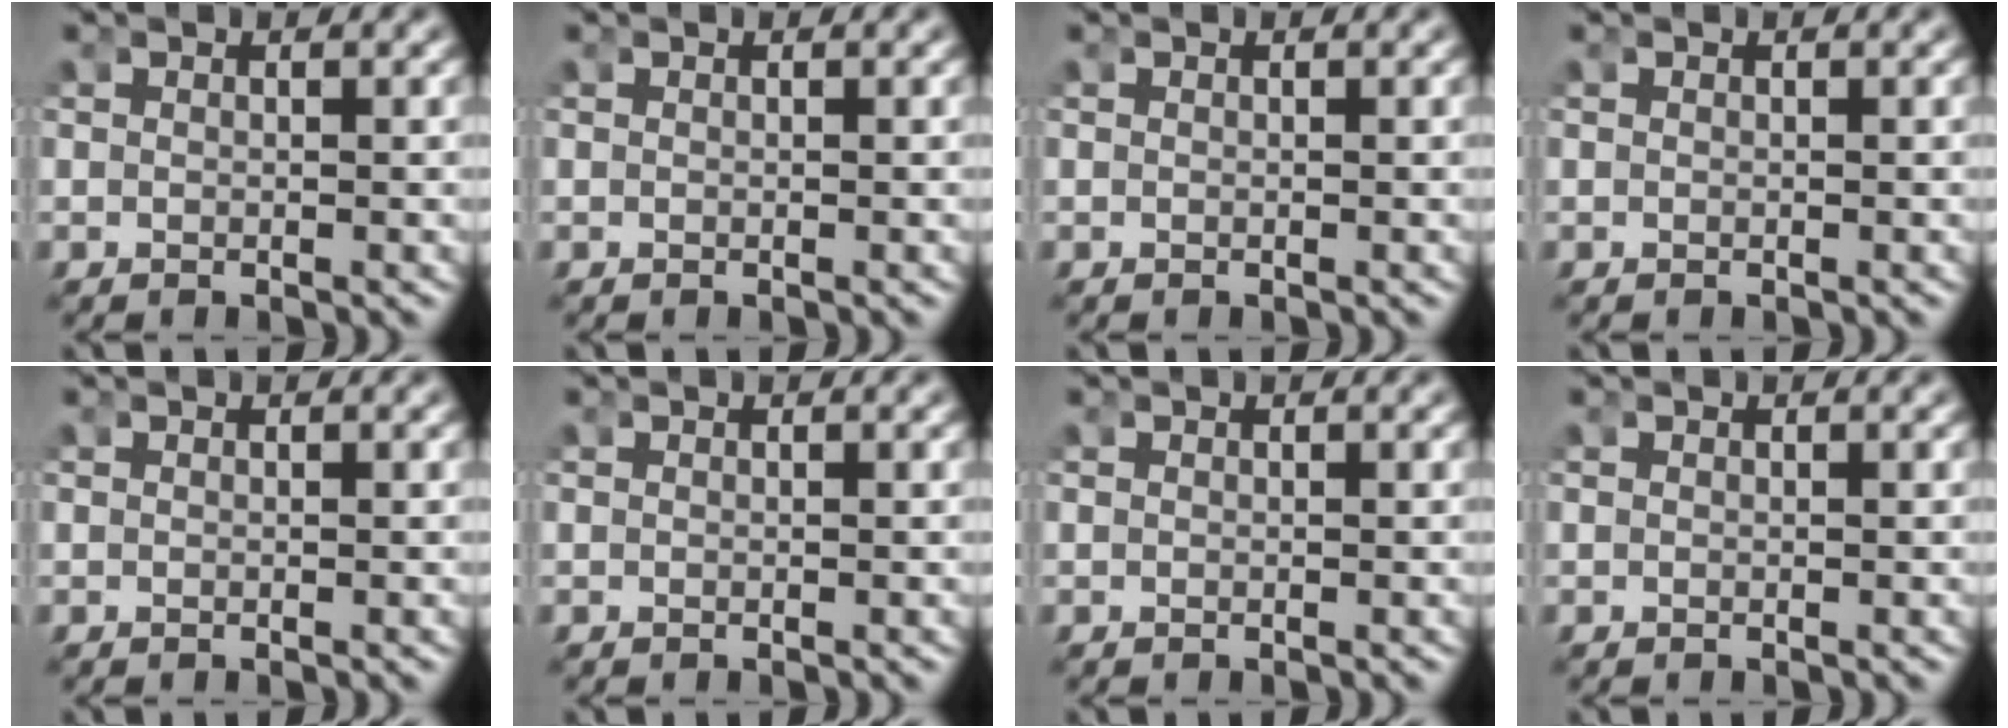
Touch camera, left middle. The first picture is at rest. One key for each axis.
{"total": 0.0}
{"total": 0.0}
{"total": 0.0}
{"total": 0.0}
{"total": 0.0}
{"total": 0.0}
{"total": 0.0}